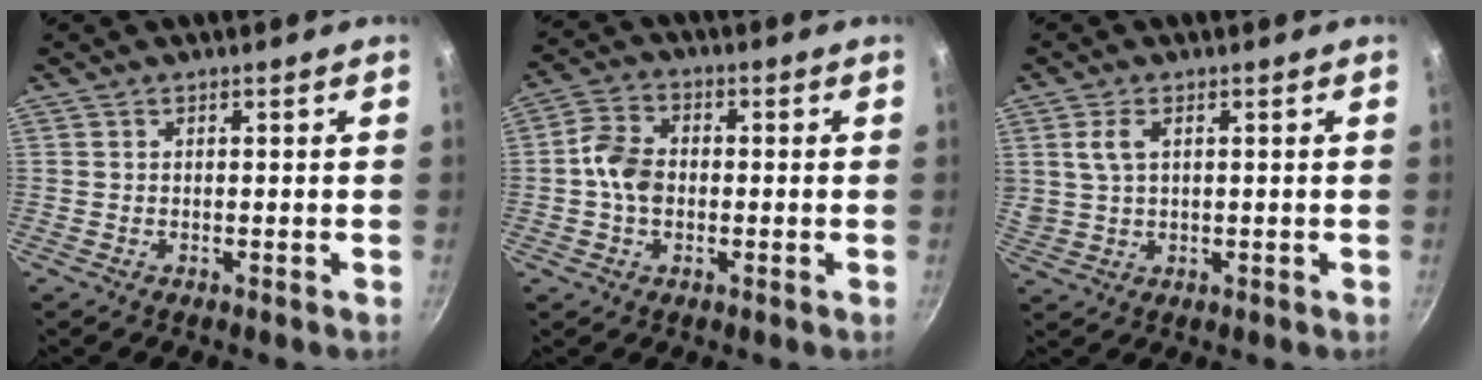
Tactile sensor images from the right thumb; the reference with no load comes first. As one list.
[{"total": 7.1, "force": [-0.6, 5.3, 4.8], "torque": [-0.078, 0.022, -0.023]}, {"total": 4.6, "force": [1.5, 2.7, 3.3], "torque": [-0.060, 0.000, 0.033]}]